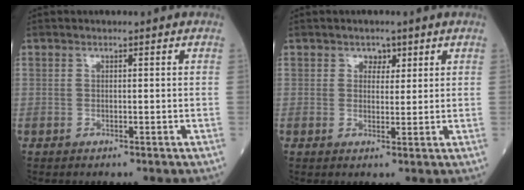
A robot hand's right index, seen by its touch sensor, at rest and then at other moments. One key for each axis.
{"total": 2.1, "fx": 1.2, "fy": 1.6, "fz": 0.8, "tx": -0.006, "ty": -0.001, "tz": 0.015}